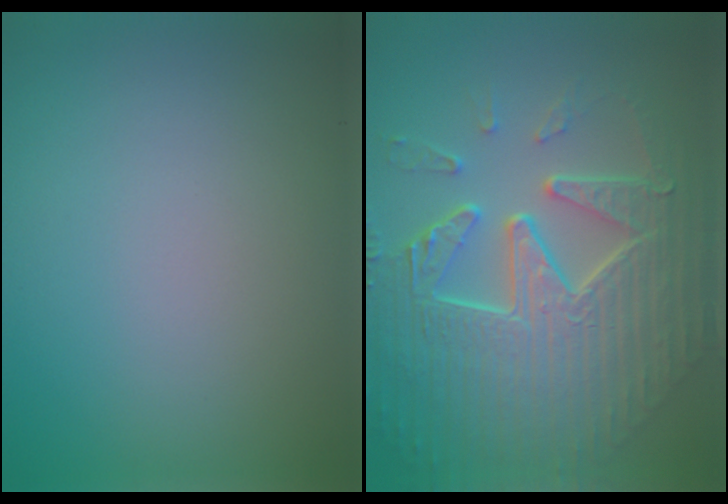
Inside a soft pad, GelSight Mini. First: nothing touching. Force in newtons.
{"total": 10.3, "press": 7.0, "slide": 7.5}